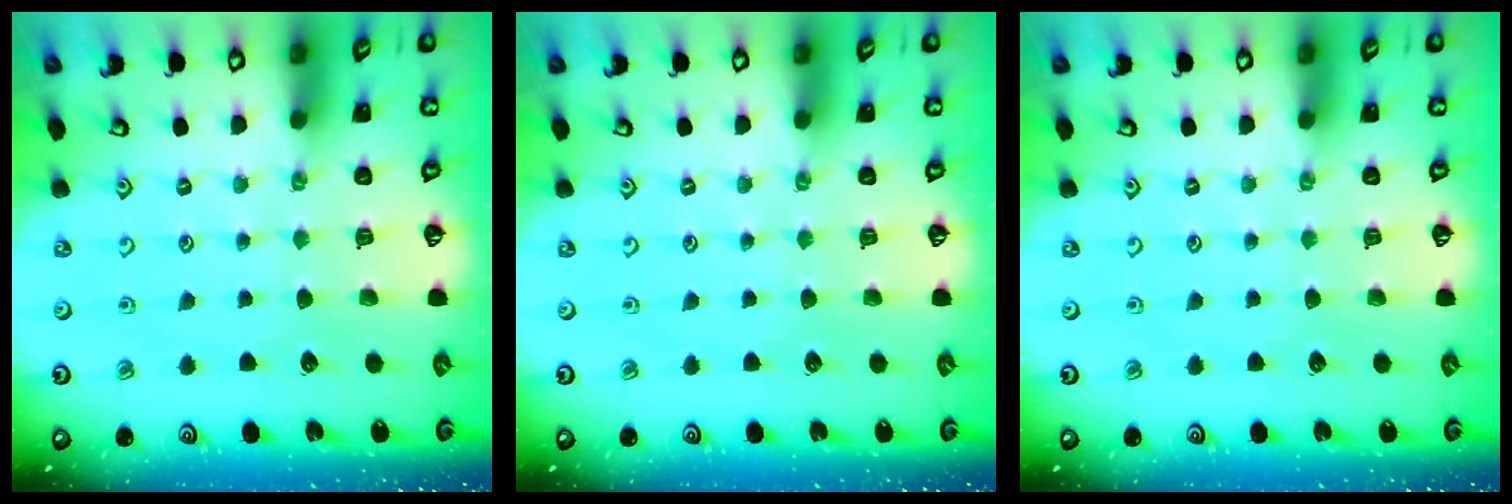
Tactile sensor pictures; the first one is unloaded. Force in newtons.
{"total": 0.0}
{"total": 0.0}